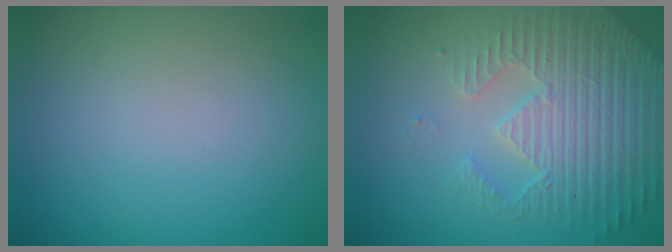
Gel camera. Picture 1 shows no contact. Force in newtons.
{"total": 4.8, "press": 4.3, "slide": 2.1}